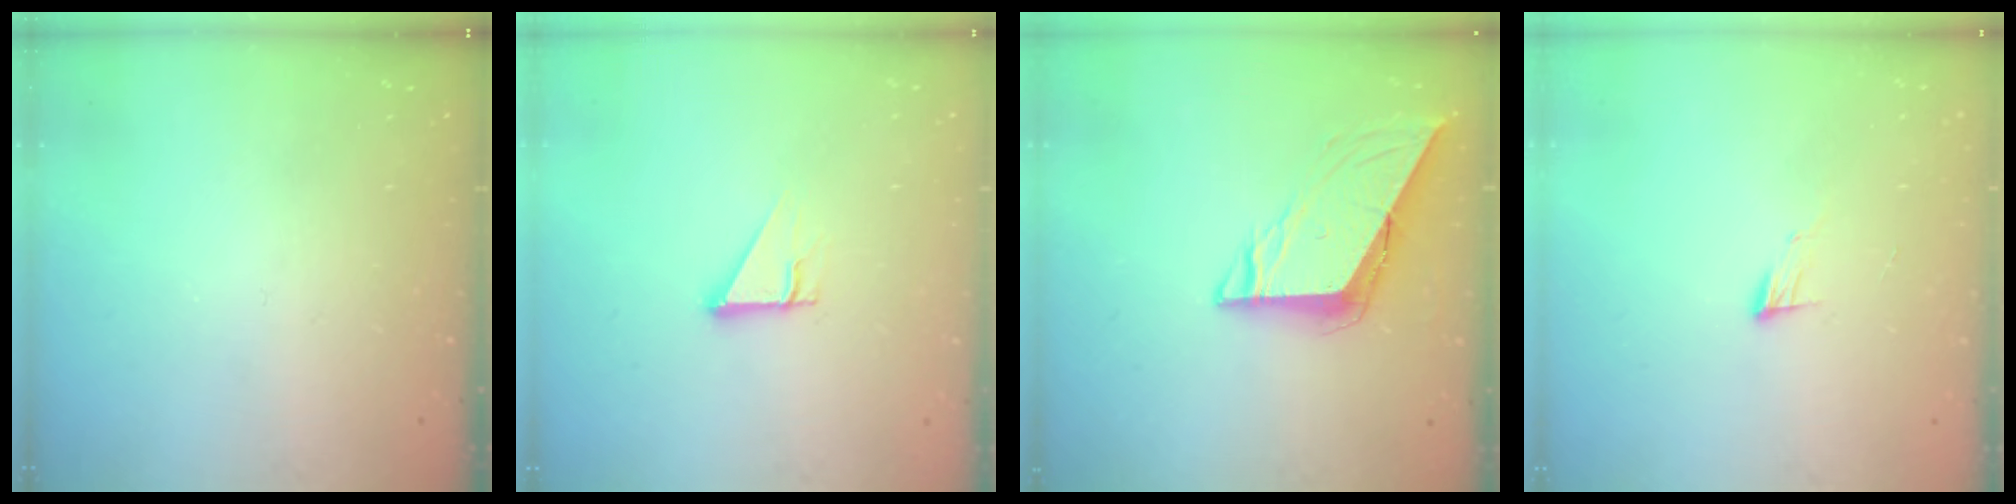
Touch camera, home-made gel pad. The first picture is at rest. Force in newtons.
{"total": 2.7, "press": 2.7, "slide": 0.1}
{"total": 8.0, "press": 8.0, "slide": 0.5}
{"total": 6.3, "press": 6.2, "slide": 0.5}